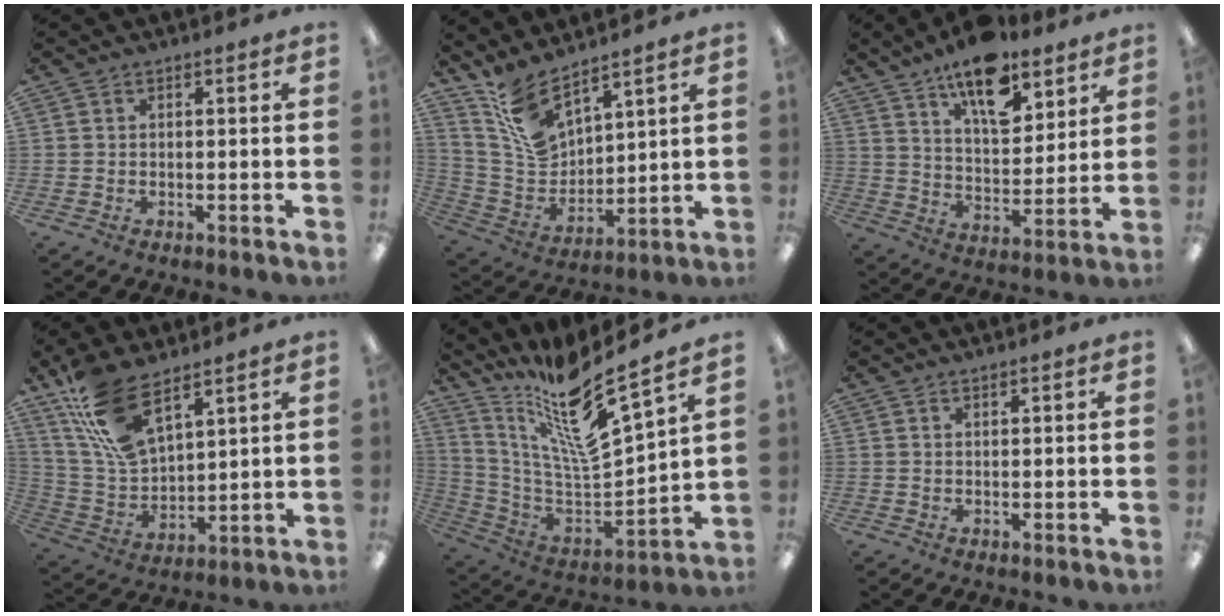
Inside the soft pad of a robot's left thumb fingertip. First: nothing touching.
{"total": 12.0, "force": [8.9, 5.5, 6.0], "torque": [-0.127, -0.044, 0.173]}
{"total": 15.2, "force": [10.7, 6.7, 8.5], "torque": [-0.128, -0.057, 0.186]}
{"total": 15.6, "force": [10.6, 6.6, 9.3], "torque": [-0.221, -0.039, 0.196]}
{"total": 18.4, "force": [14.0, 1.9, 11.8], "torque": [-0.219, -0.109, 0.226]}
{"total": 0.7, "force": [0.6, 0.0, 0.2], "torque": [-0.005, -0.001, 0.012]}